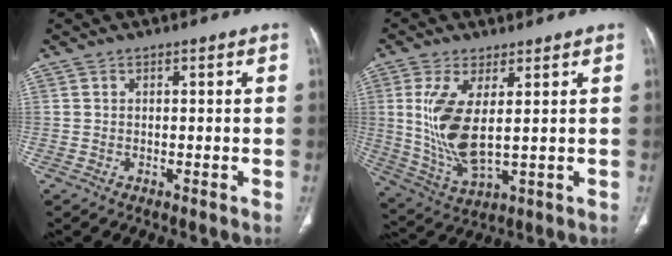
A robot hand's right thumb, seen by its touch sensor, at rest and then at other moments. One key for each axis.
{"total": 11.7, "fx": 1.9, "fy": 4.3, "fz": 10.7, "tx": -0.233, "ty": -0.021, "tz": 0.052}